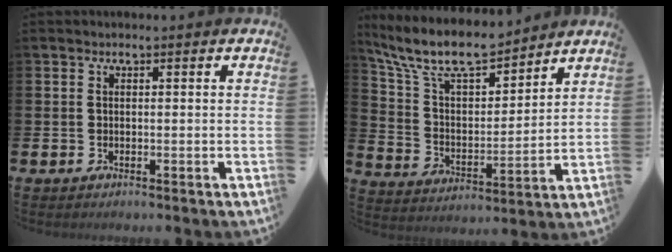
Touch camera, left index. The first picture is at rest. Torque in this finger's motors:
{"motor_torque": [0.21, -0.45, 0.89, 0.21]}